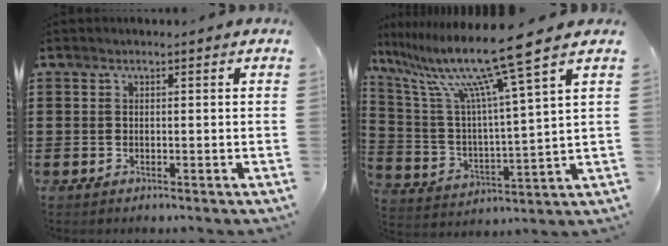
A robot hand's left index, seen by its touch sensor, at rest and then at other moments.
{"total": 13.1, "force": [9.9, -0.2, 8.5], "torque": [-0.196, -0.062, 0.155]}